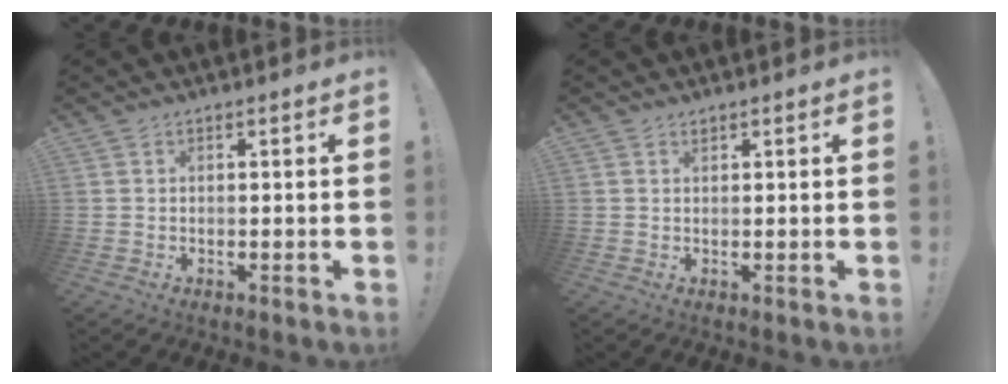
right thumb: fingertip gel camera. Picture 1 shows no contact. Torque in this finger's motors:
{"motor_torque": [-0.04, 0.16, 0.24, 0.07, -0.02]}